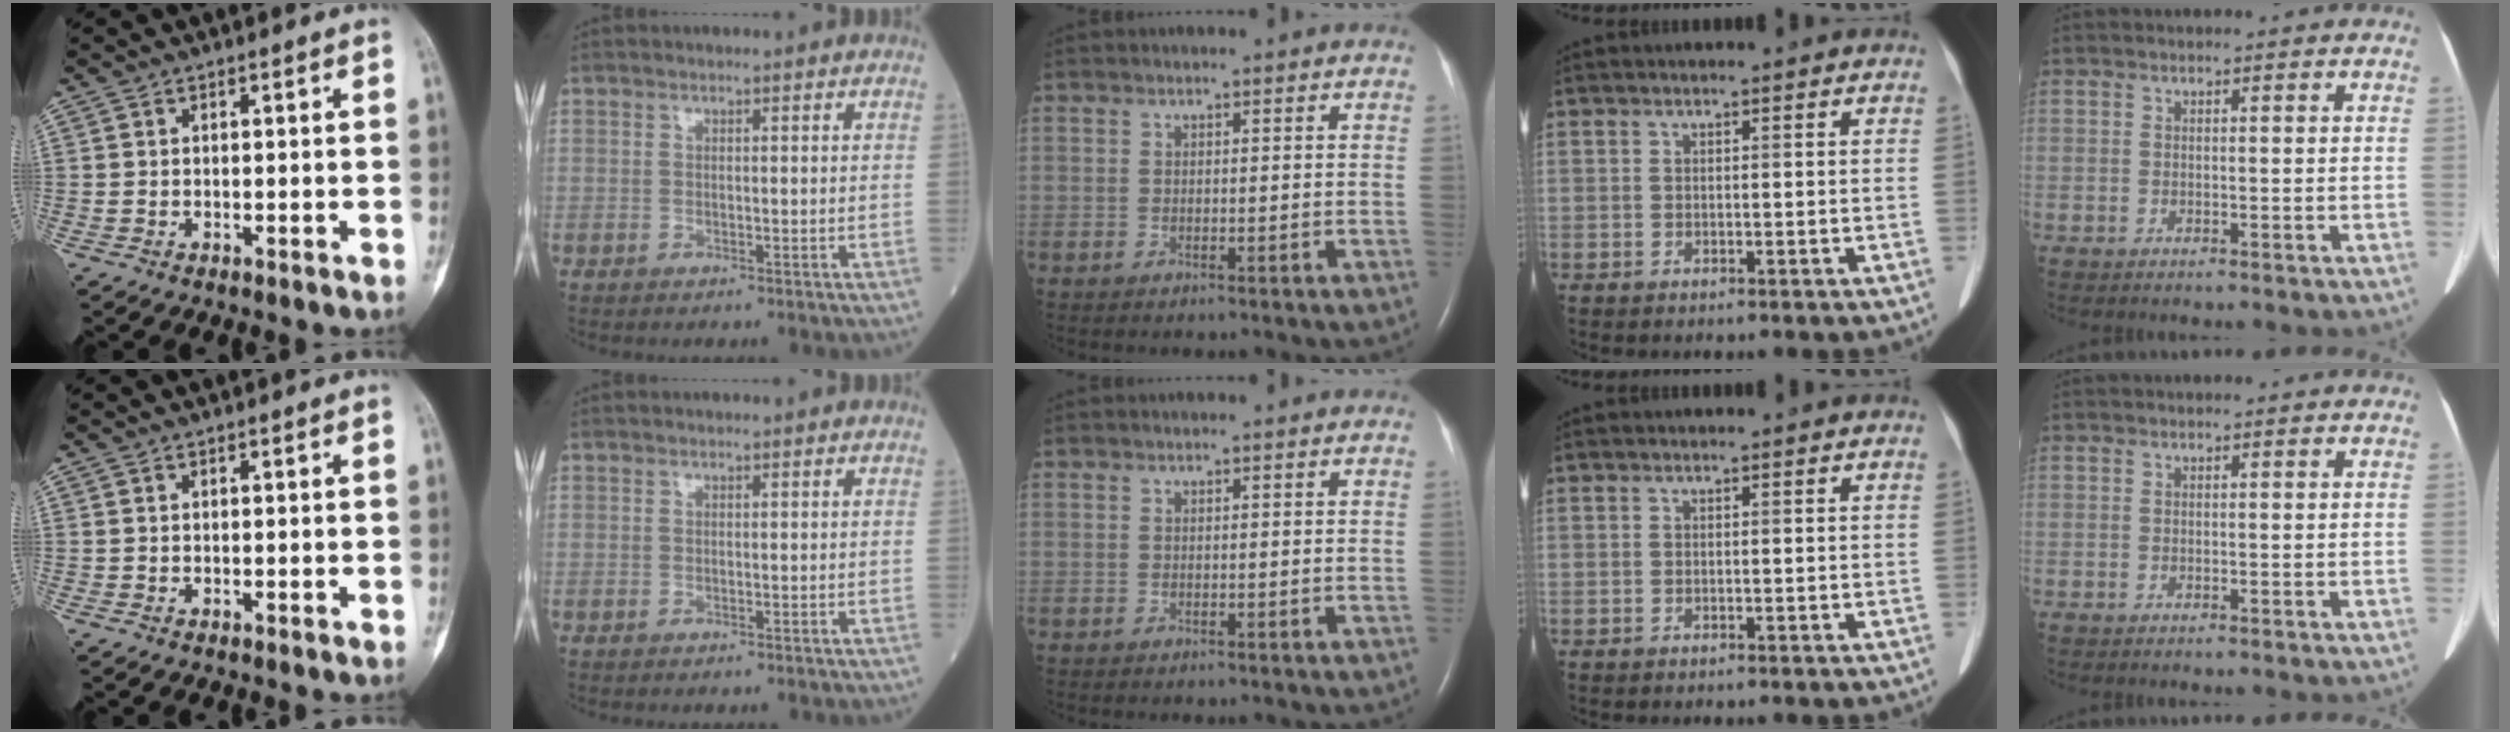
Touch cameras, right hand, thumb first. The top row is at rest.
{}